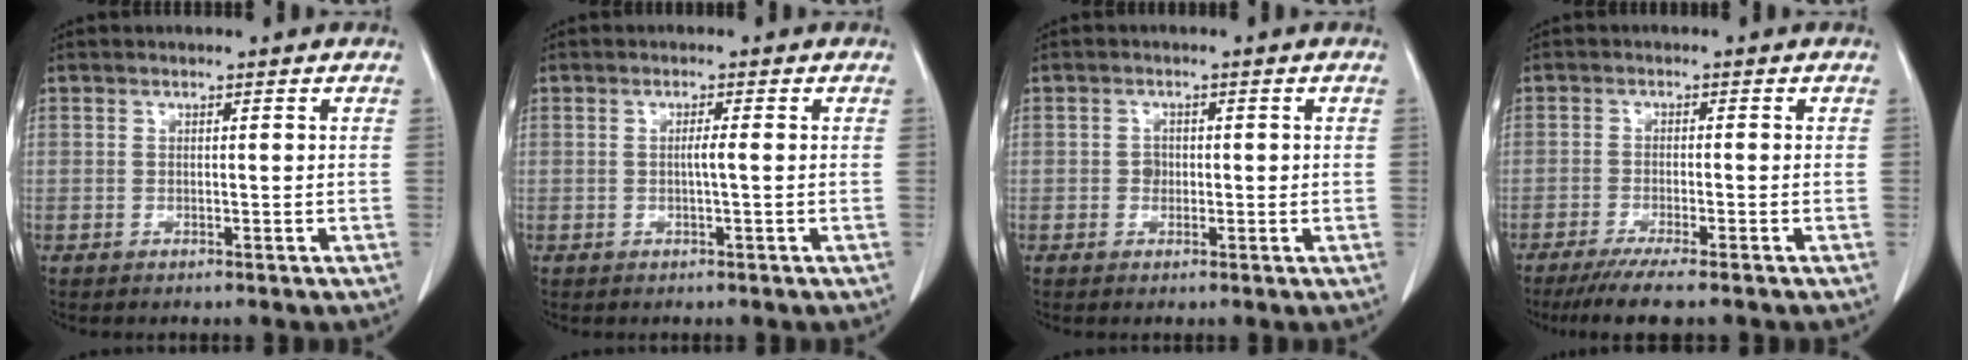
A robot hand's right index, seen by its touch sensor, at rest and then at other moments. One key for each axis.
{"total": 1.3, "fx": -0.1, "fy": -0.2, "fz": 1.3, "tx": -0.024, "ty": 0.001, "tz": -0.001}
{"total": 1.6, "fx": -0.1, "fy": 1.4, "fz": 0.8, "tx": -0.010, "ty": 0.004, "tz": -0.001}
{"total": 6.4, "fx": -5.0, "fy": -0.3, "fz": 4.0, "tx": -0.059, "ty": -0.015, "tz": -0.080}